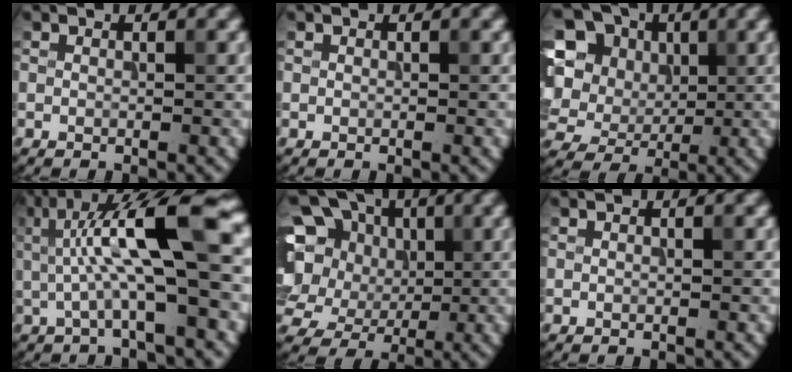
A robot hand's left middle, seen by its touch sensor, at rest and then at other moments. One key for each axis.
{"total": 0.0}
{"total": 16.3, "fx": 4.4, "fy": 13.8, "fz": 7.5, "tx": -0.198, "ty": 0.046, "tz": 0.063}
{"total": 11.0, "fx": 1.9, "fy": 2.5, "fz": 10.5, "tx": -0.167, "ty": 0.006, "tz": 0.035}
{"total": 10.5, "fx": 2.6, "fy": 8.5, "fz": 5.5, "tx": -0.125, "ty": 0.030, "tz": 0.017}
{"total": 0.0}